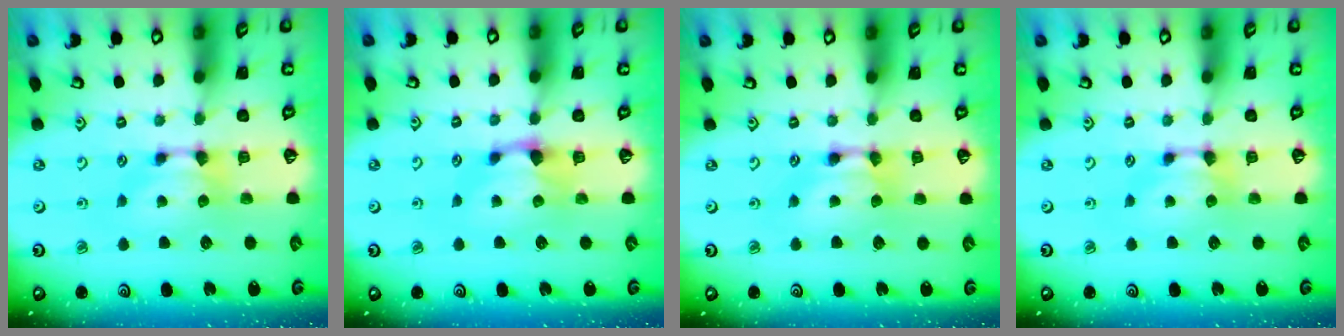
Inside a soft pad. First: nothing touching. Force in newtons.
{"total": 1.6, "press": 1.2, "slide": 1.0}
{"total": 2.0, "press": 2.0, "slide": 0.1}
{"total": 0.0}